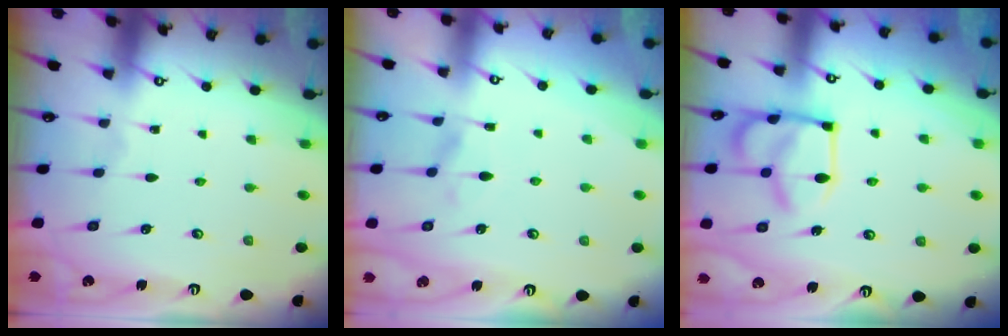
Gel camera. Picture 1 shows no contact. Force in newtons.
{"total": 1.3, "press": 1.2, "slide": 0.6}
{"total": 14.1, "press": 14.1, "slide": 0.9}